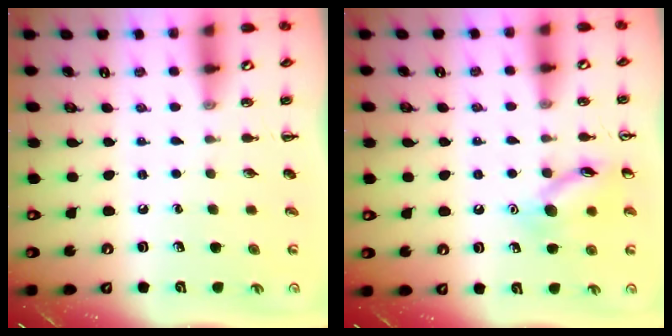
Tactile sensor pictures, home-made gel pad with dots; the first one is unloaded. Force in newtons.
{"total": 11.3, "press": 11.3, "slide": 0.7}